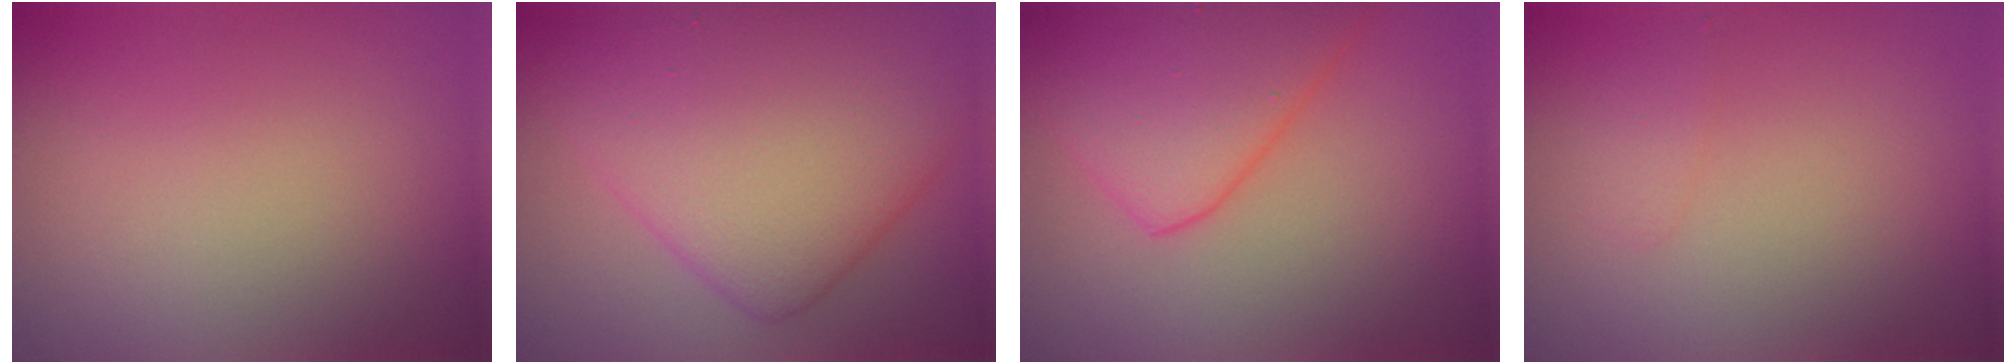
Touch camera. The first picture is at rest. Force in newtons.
{"total": 11.2, "press": 11.2, "slide": 0.2}
{"total": 7.4, "press": 7.4, "slide": 0.4}
{"total": 1.0, "press": 0.9, "slide": 0.1}